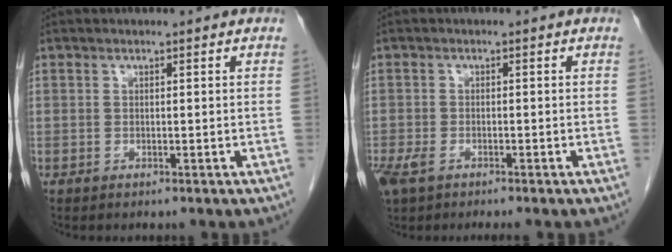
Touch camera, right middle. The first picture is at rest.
{"total": 3.4, "force": [-2.1, 1.4, 2.3], "torque": [-0.054, -0.007, -0.037]}